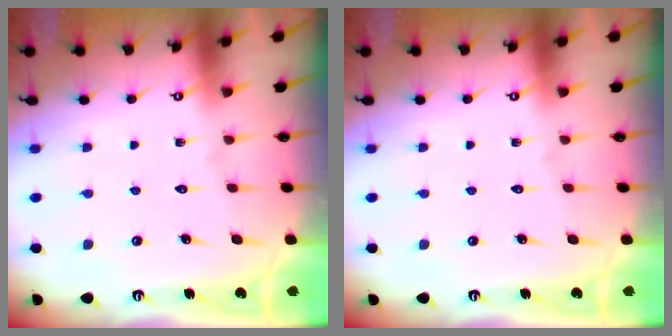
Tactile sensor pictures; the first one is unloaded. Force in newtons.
{"total": 0.0}